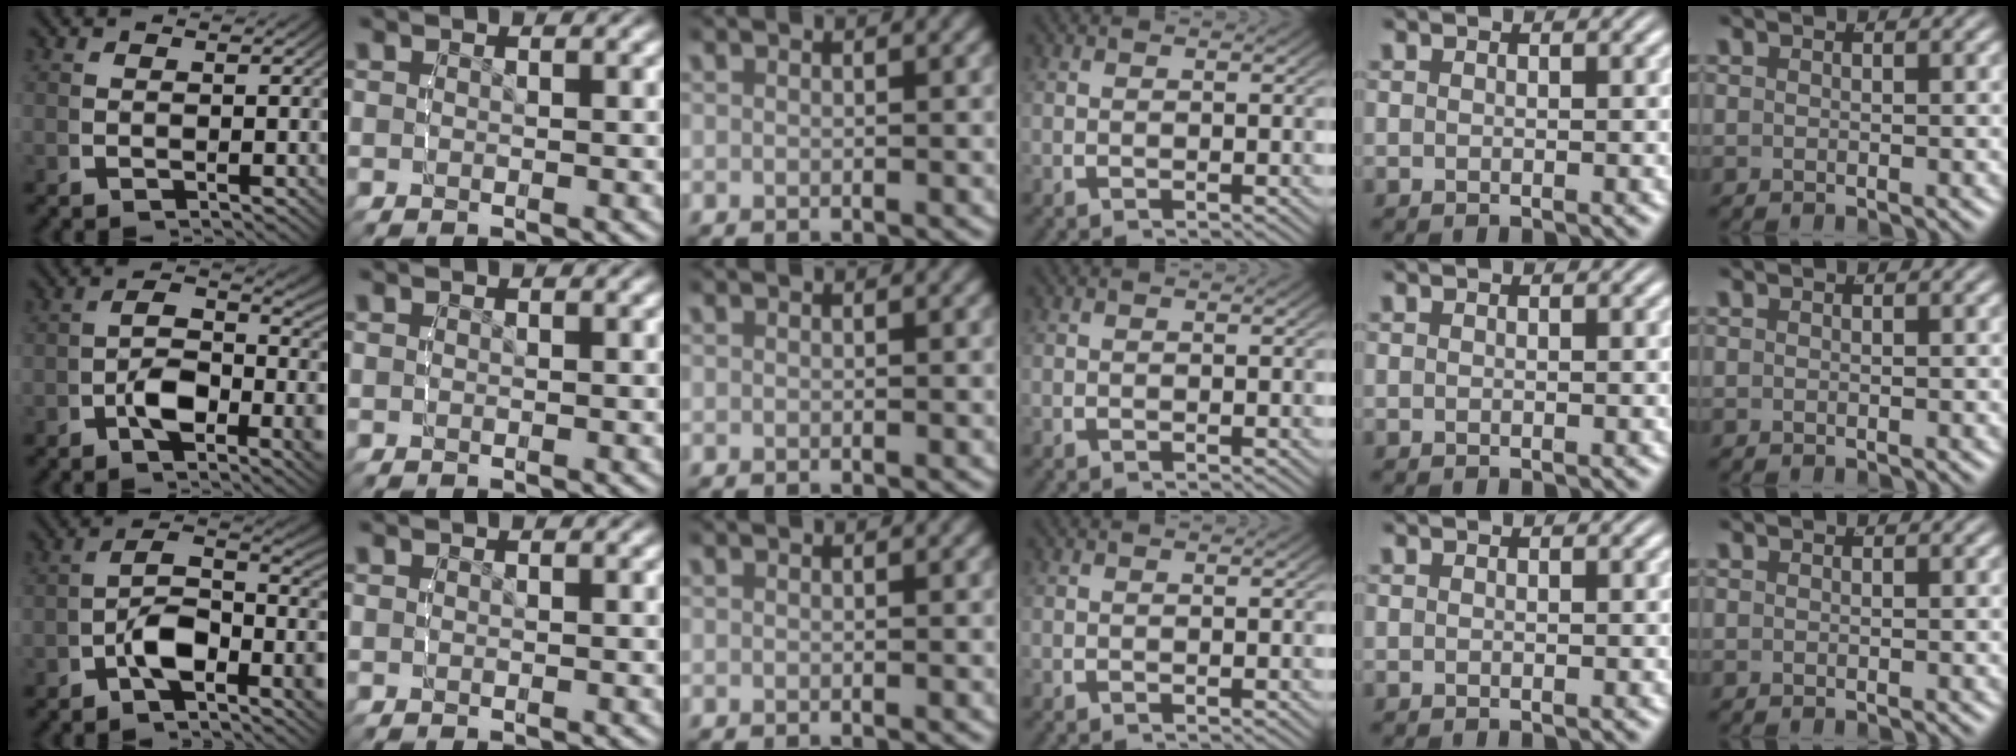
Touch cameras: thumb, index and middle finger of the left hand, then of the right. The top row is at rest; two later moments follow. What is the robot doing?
{"motion": "lift_and_place", "object": "stress ball aka squeeze ball"}